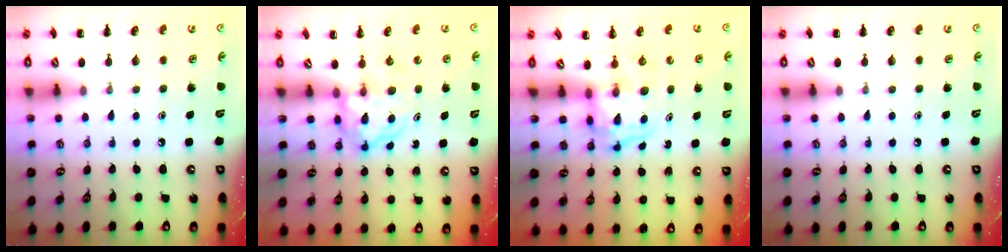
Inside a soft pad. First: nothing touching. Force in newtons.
{"total": 3.8, "press": 3.8, "slide": 0.5}
{"total": 3.4, "press": 3.3, "slide": 0.6}
{"total": 0.0}